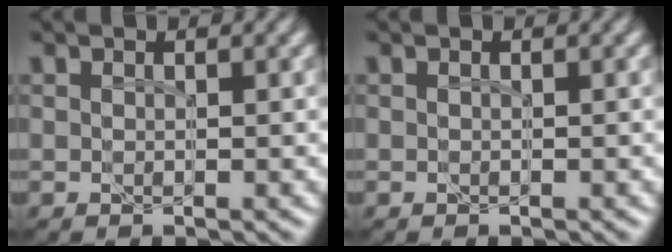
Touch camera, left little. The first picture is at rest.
{"total": 0.0}